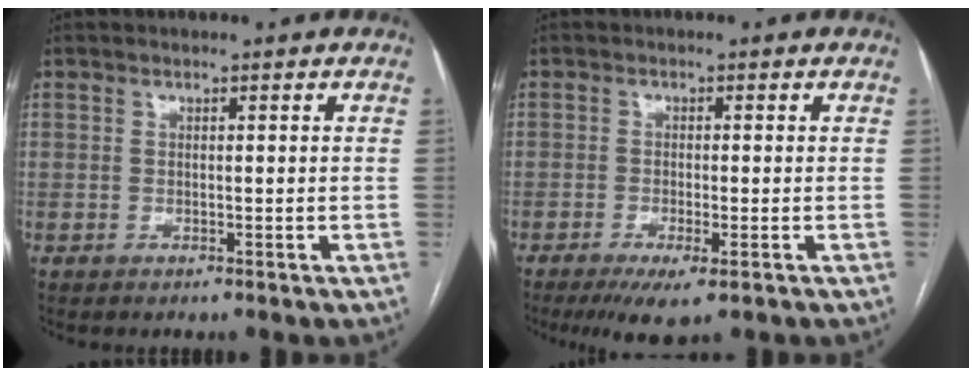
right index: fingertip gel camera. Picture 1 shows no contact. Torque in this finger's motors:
{"motor_torque": [0.83, -0.43, 0.34, 0.07]}